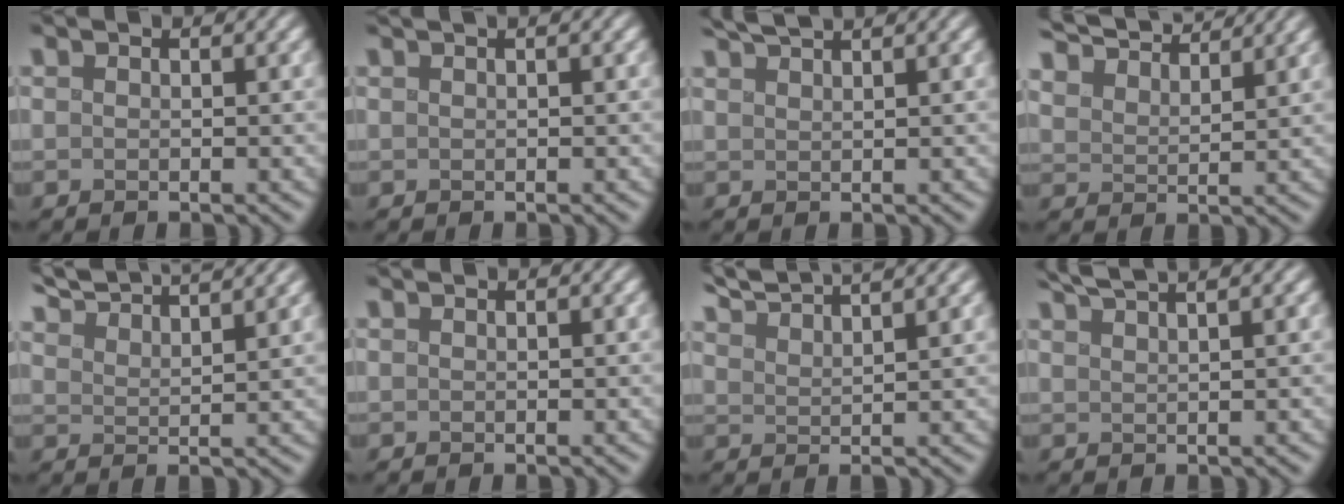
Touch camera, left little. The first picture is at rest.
{"total": 2.0, "force": [1.3, 0.9, 1.3], "torque": [-0.001, 0.006, -0.001]}
{"total": 2.8, "force": [2.5, 0.2, 1.3], "torque": [-0.013, 0.011, 0.039]}
{"total": 8.1, "force": [7.4, 1.8, 2.9], "torque": [-0.060, 0.016, 0.102]}
{"total": 7.2, "force": [6.7, 0.8, 2.6], "torque": [-0.049, 0.019, 0.096]}
{"total": 0.0}
{"total": 5.7, "force": [5.3, 0.3, 2.1], "torque": [-0.035, 0.014, 0.084]}
{"total": 4.1, "force": [3.4, 0.5, 2.3], "torque": [-0.030, 0.022, 0.043]}